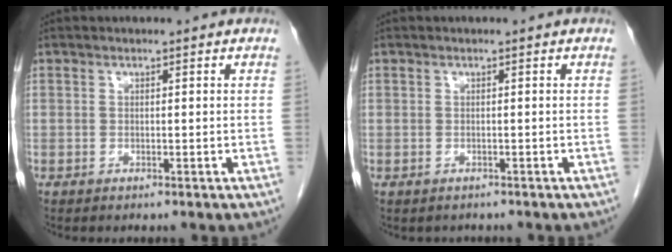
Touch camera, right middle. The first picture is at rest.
{"total": 1.1, "force": [-0.9, 0.6, 0.1], "torque": [-0.012, -0.001, -0.012]}